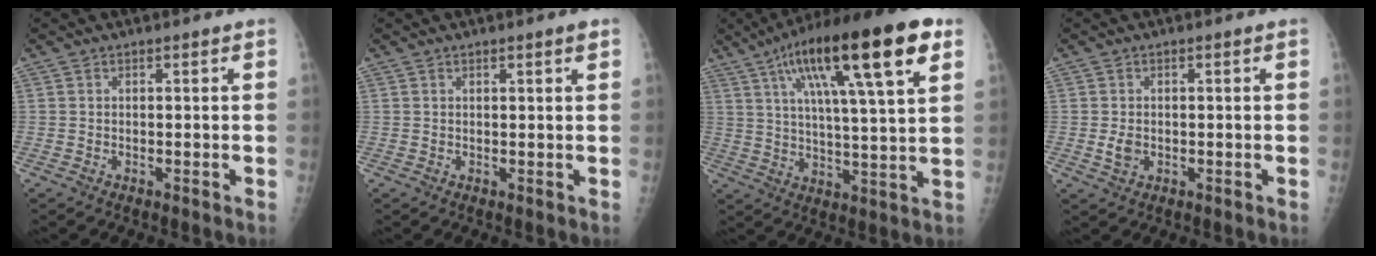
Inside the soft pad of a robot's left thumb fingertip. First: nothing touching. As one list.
[{"total": 1.4, "force": [0.8, 0.1, 1.2], "torque": [-0.018, -0.002, 0.010]}, {"total": 22.6, "force": [10.5, 4.7, 19.4], "torque": [-0.300, -0.003, 0.162]}, {"total": 2.2, "force": [-0.4, 1.7, 1.4], "torque": [-0.024, 0.000, -0.006]}]